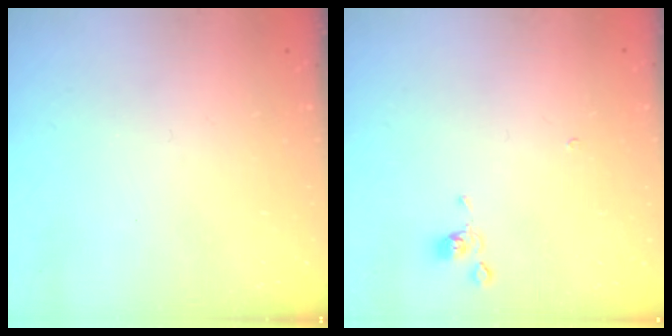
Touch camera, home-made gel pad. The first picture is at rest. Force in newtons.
{"total": 1.7, "press": 1.7, "slide": 0.3}